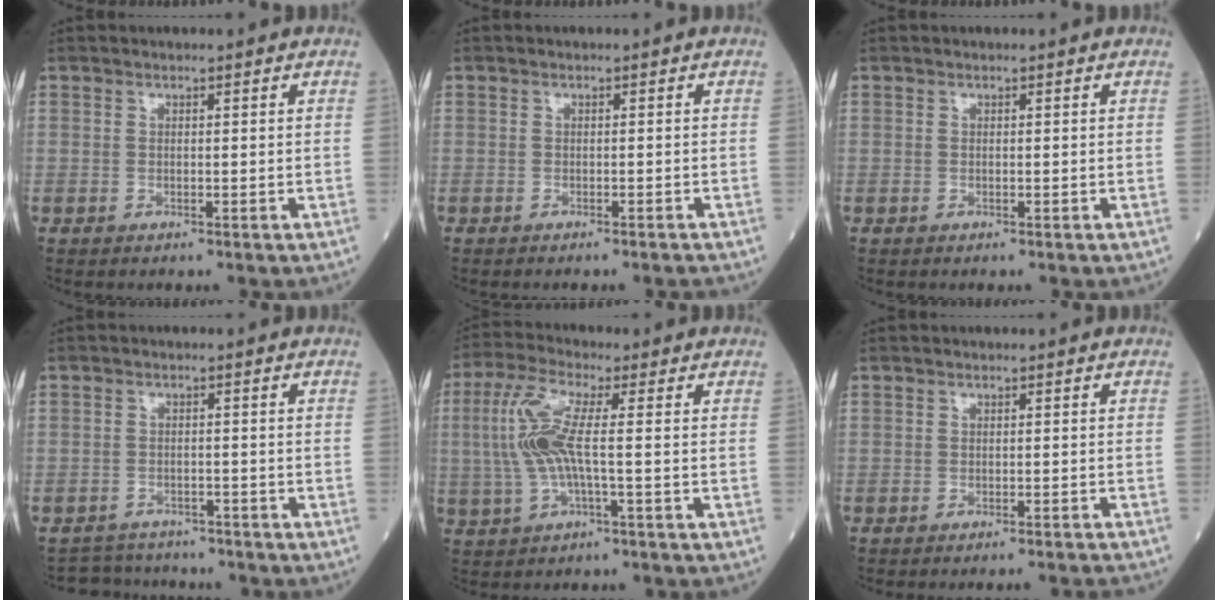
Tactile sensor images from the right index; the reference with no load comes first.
{"total": 2.6, "force": [-2.4, 0.0, 0.8], "torque": [-0.011, -0.003, -0.031]}
{"total": 0.0}
{"total": 5.0, "force": [-4.5, 2.1, -0.8], "torque": [0.015, 0.014, -0.069]}
{"total": 8.0, "force": [0.1, 1.2, 8.0], "torque": [-0.185, 0.013, -0.003]}
{"total": 4.9, "force": [-4.7, -0.5, 1.1], "torque": [-0.010, -0.010, -0.055]}